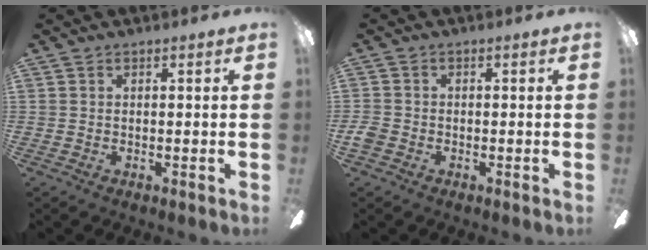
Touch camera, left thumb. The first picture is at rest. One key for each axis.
{"total": 2.6, "fx": -1.1, "fy": 2.0, "fz": 1.2, "tx": -0.025, "ty": 0.007, "tz": -0.022}